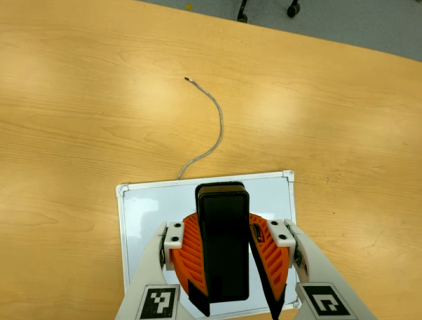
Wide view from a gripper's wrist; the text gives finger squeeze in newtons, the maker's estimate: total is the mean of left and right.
{"total": 7.7, "left": 8.3, "right": 7.1}